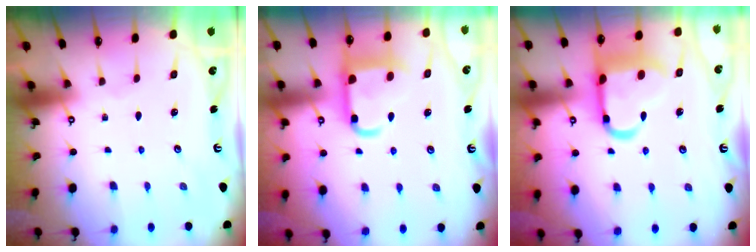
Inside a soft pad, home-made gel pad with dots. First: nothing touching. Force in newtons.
{"total": 13.2, "press": 13.2, "slide": 1.6}
{"total": 16.5, "press": 16.4, "slide": 1.7}